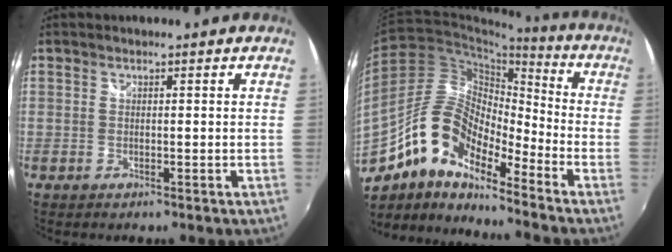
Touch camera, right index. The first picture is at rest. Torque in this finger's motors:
{"motor_torque": [1.03, -1.11, 0.70, 0.16]}